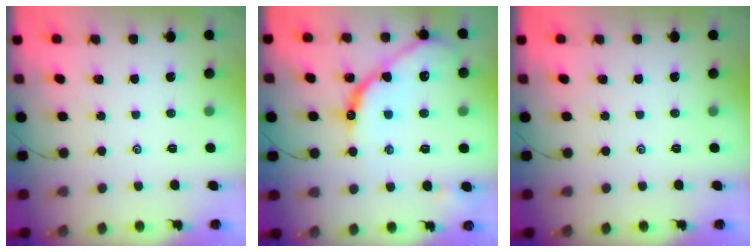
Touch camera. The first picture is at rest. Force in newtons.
{"total": 13.8, "press": 13.7, "slide": 1.2}
{"total": 0.0}